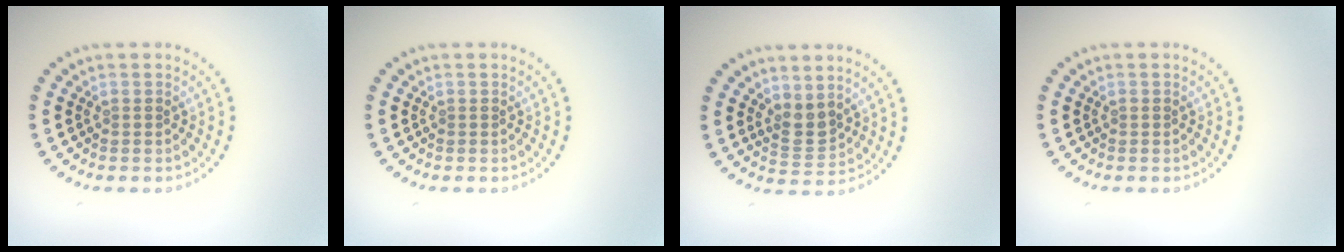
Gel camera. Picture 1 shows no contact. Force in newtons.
{"total": 0.0}
{"total": 2.1, "press": 1.7, "slide": 1.2}
{"total": 0.0}